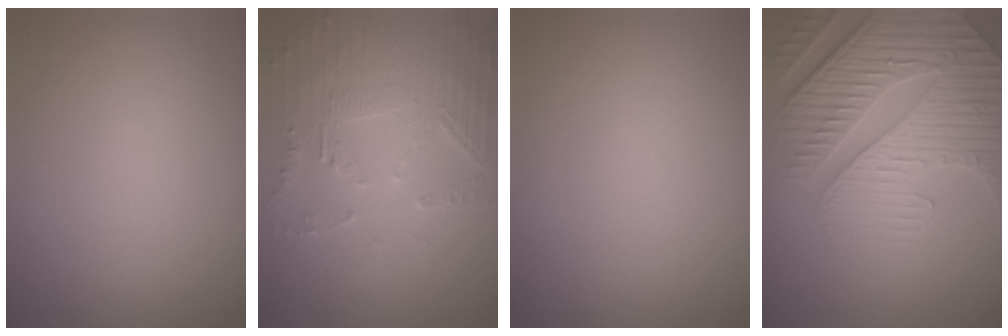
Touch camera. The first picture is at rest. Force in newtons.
{"total": 5.6, "press": 3.7, "slide": 4.2}
{"total": 0.0}
{"total": 7.3, "press": 5.9, "slide": 4.3}